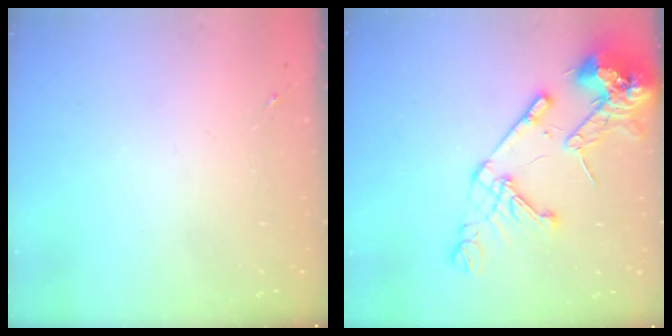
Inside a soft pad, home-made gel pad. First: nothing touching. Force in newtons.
{"total": 19.4, "press": 19.2, "slide": 2.7}